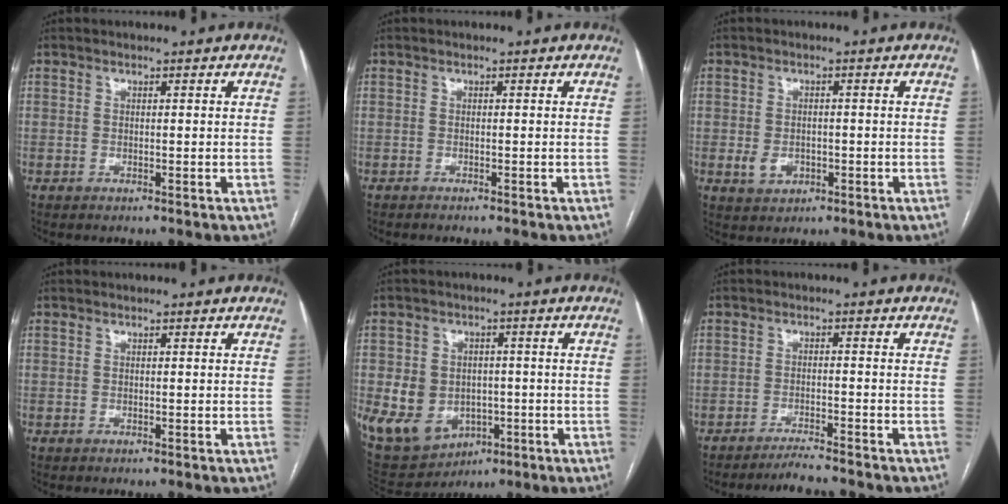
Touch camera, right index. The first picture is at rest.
{"total": 2.1, "force": [-1.9, 0.0, 0.9], "torque": [-0.011, 0.000, -0.022]}
{"total": 3.6, "force": [-0.9, 2.8, 2.0], "torque": [-0.033, 0.002, -0.004]}
{"total": 0.0}
{"total": 11.9, "force": [-2.8, 9.9, 6.1], "torque": [-0.130, 0.014, -0.022]}
{"total": 5.2, "force": [-4.9, -0.6, 1.4], "torque": [-0.020, -0.014, -0.078]}